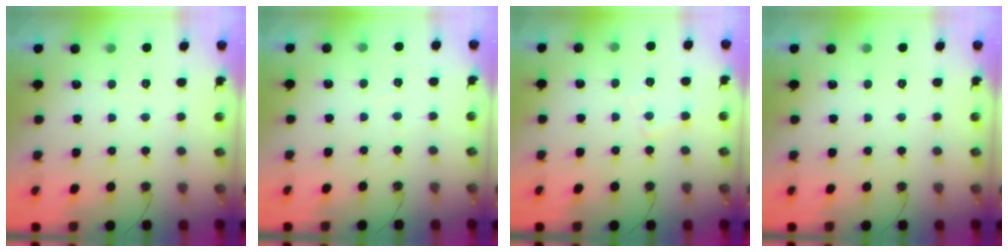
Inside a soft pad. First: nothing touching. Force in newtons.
{"total": 2.0, "press": 2.0, "slide": 0.3}
{"total": 5.2, "press": 5.1, "slide": 0.7}
{"total": 0.0}